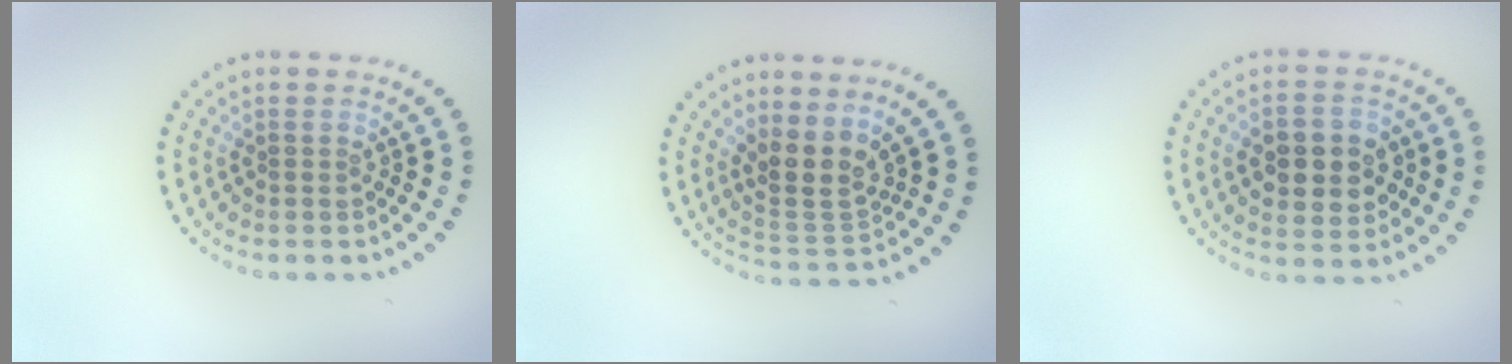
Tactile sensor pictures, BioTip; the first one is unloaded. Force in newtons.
{"total": 3.1, "press": 2.4, "slide": 2.0}
{"total": 4.9, "press": 4.9, "slide": 0.4}